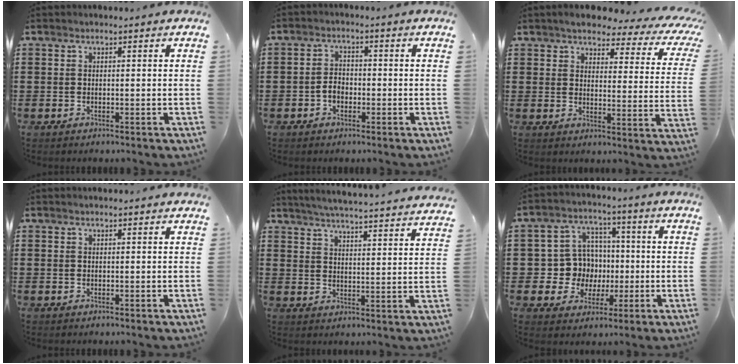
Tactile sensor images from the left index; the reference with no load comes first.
{"total": 2.6, "force": [-0.7, 1.8, 1.8], "torque": [-0.044, -0.001, -0.016]}
{"total": 4.5, "force": [3.9, 0.9, 2.1], "torque": [-0.055, -0.024, 0.060]}
{"total": 0.8, "force": [0.7, 0.0, 0.2], "torque": [-0.006, -0.002, 0.015]}
{"total": 4.9, "force": [4.7, -0.9, 0.9], "torque": [-0.040, -0.041, 0.078]}
{"total": 8.9, "force": [0.4, 8.6, 2.2], "torque": [-0.079, 0.012, 0.019]}